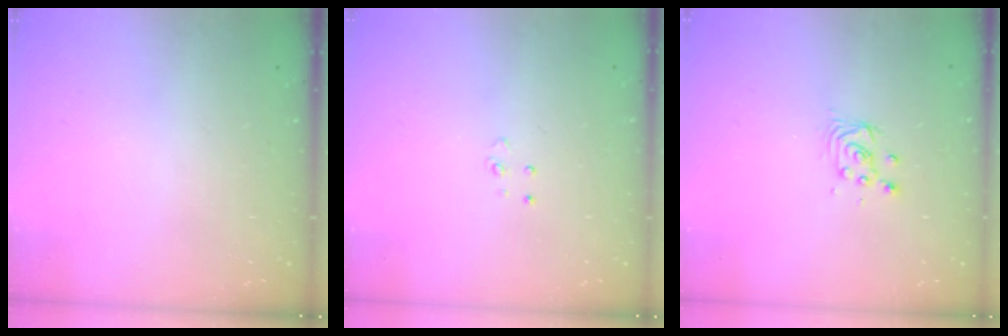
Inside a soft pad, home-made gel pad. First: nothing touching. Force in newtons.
{"total": 3.8, "press": 3.8, "slide": 0.3}
{"total": 3.4, "press": 3.4, "slide": 0.4}